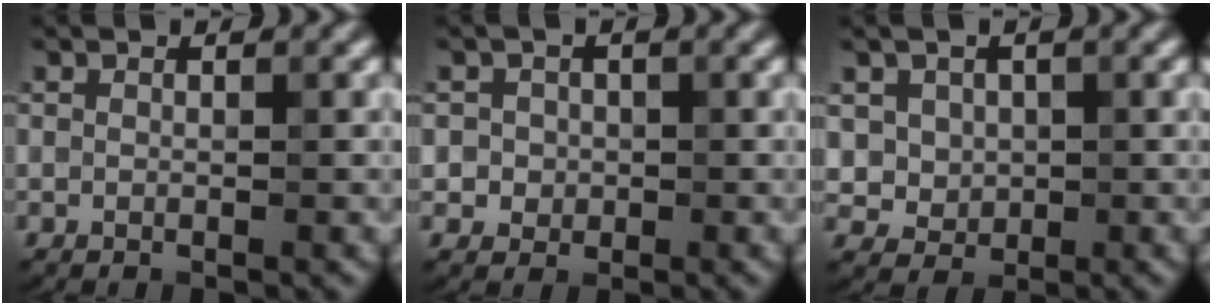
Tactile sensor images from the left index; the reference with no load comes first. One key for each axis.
{"total": 2.9, "fx": 0.5, "fy": 2.8, "fz": 0.9, "tx": 0.002, "ty": 0.019, "tz": 0.000}
{"total": 3.2, "fx": 1.0, "fy": 2.8, "fz": 1.2, "tx": -0.021, "ty": 0.003, "tz": 0.023}